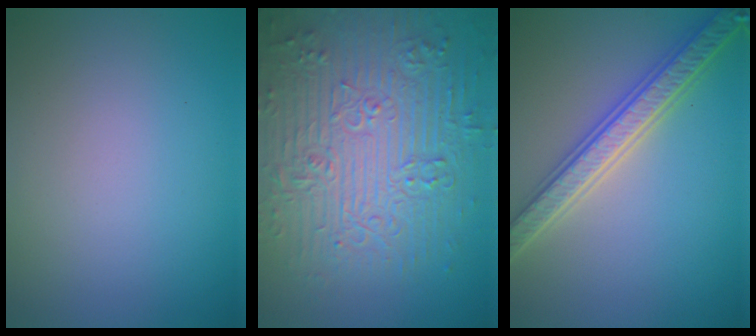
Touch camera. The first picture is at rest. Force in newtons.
{"total": 9.5, "press": 7.0, "slide": 6.4}
{"total": 5.5, "press": 5.4, "slide": 1.1}